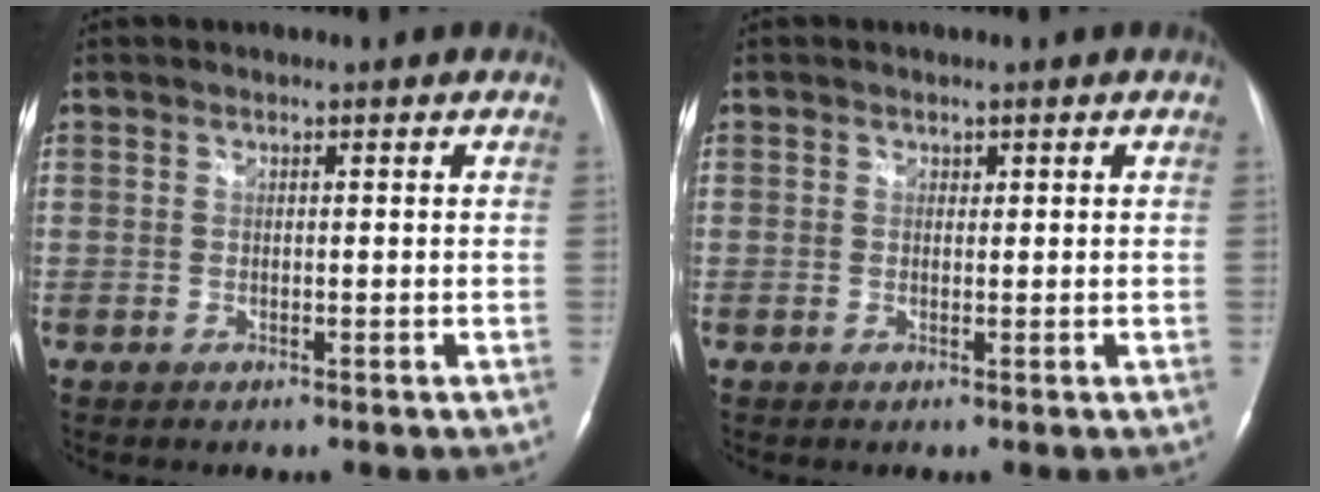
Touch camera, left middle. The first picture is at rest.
{"total": 0.5, "force": [0.3, 0.4, 0.1], "torque": [0.004, -0.001, 0.003]}